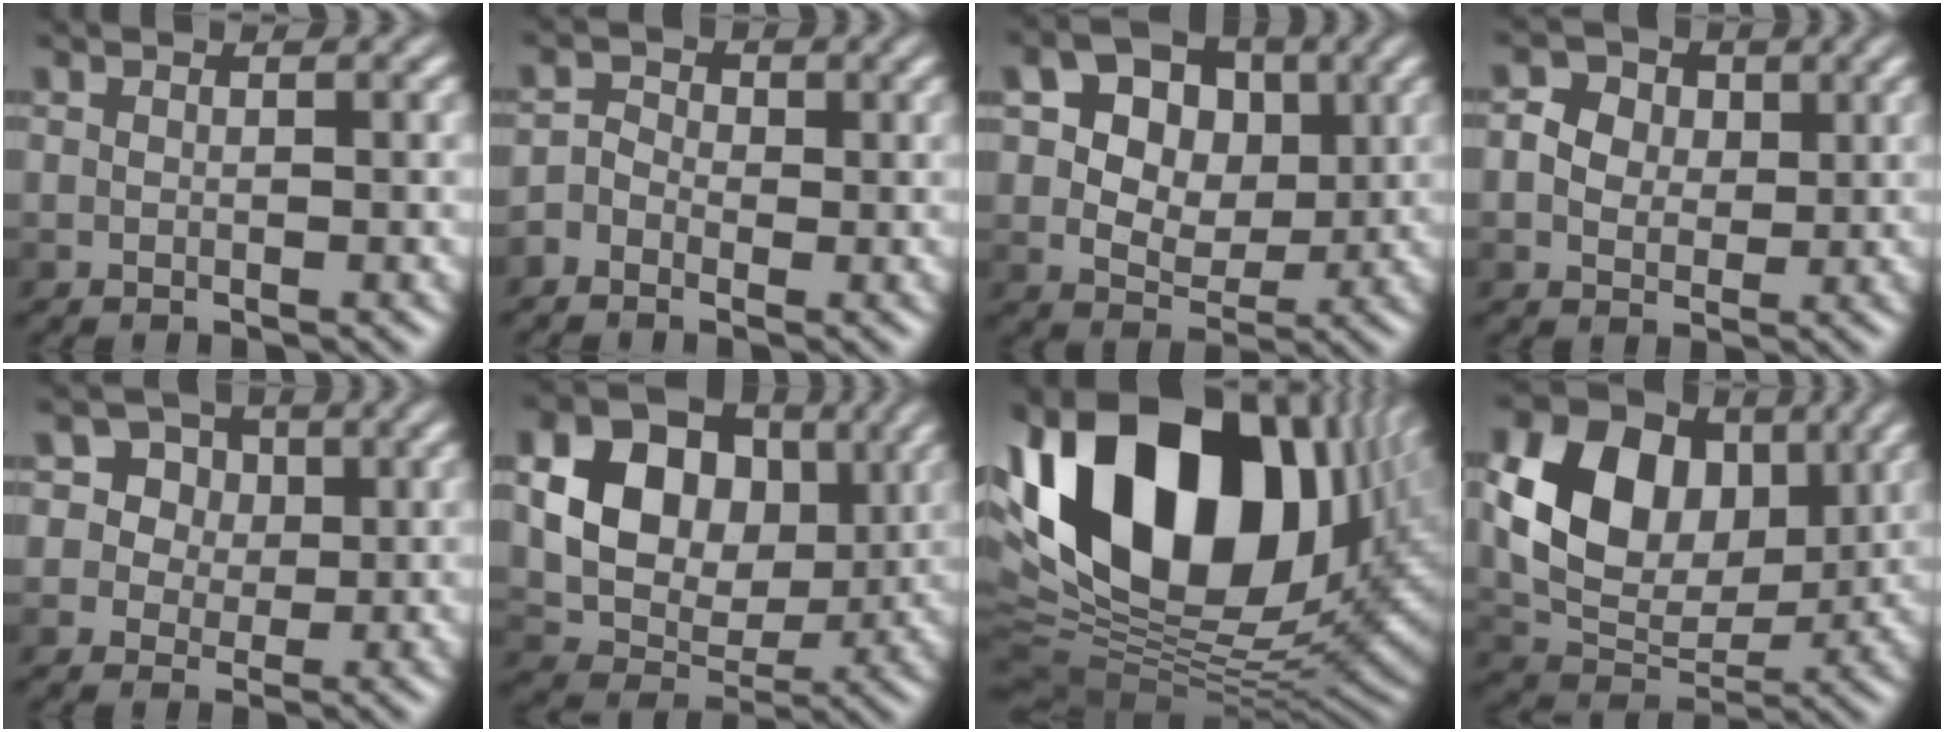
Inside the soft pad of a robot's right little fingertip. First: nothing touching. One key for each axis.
{"total": 2.1, "fx": -1.0, "fy": 1.7, "fz": 0.7, "tx": -0.001, "ty": 0.008, "tz": -0.025}
{"total": 11.4, "fx": 3.8, "fy": 8.4, "fz": 6.8, "tx": -0.098, "ty": 0.040, "tz": 0.051}
{"total": 3.5, "fx": 0.7, "fy": 3.0, "fz": 1.7, "tx": -0.032, "ty": 0.003, "tz": 0.011}
{"total": 5.5, "fx": 2.8, "fy": 4.3, "fz": 1.9, "tx": -0.021, "ty": 0.005, "tz": 0.028}
{"total": 13.5, "fx": 3.2, "fy": 10.6, "fz": 7.6, "tx": -0.162, "ty": 0.036, "tz": 0.054}
{"total": 20.2, "fx": 6.6, "fy": 12.4, "fz": 14.6, "tx": -0.292, "ty": 0.027, "tz": 0.109}
{"total": 11.2, "fx": 2.4, "fy": 7.9, "fz": 7.6, "tx": -0.144, "ty": 0.002, "tz": 0.037}